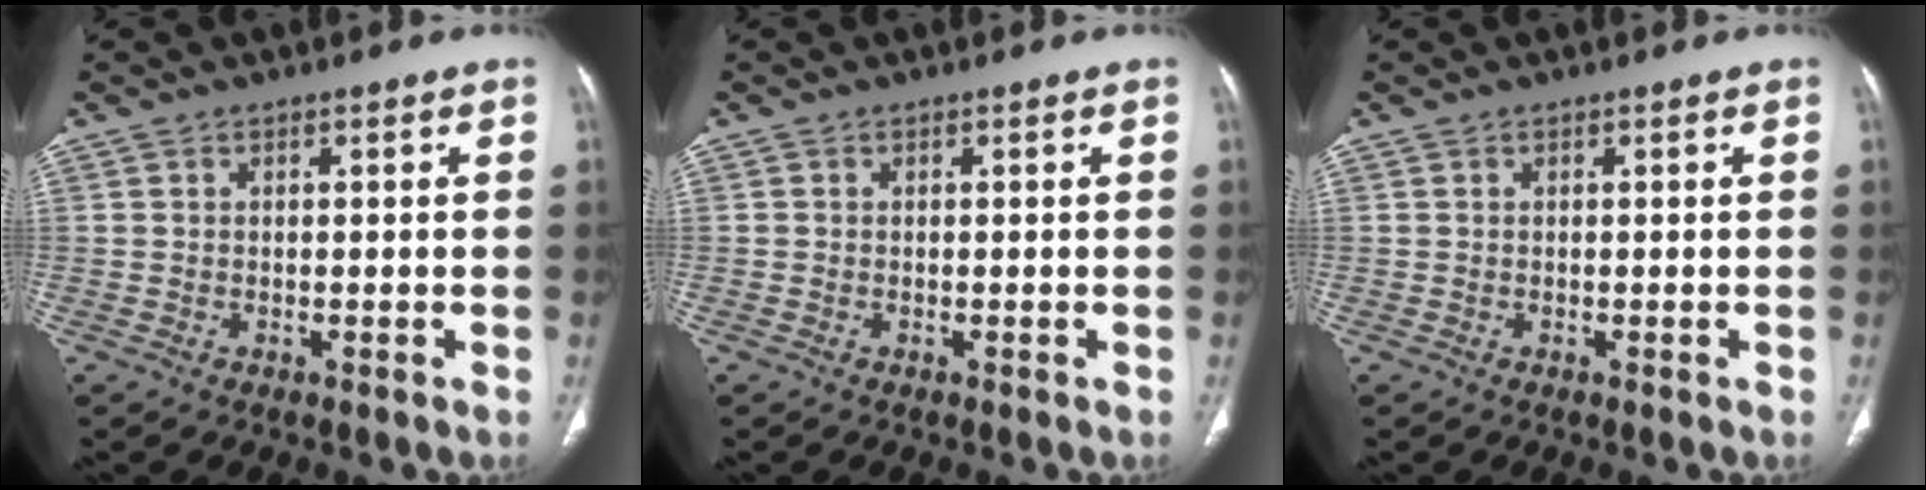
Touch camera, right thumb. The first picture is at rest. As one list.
[{"total": 0.0}, {"total": 0.0}]